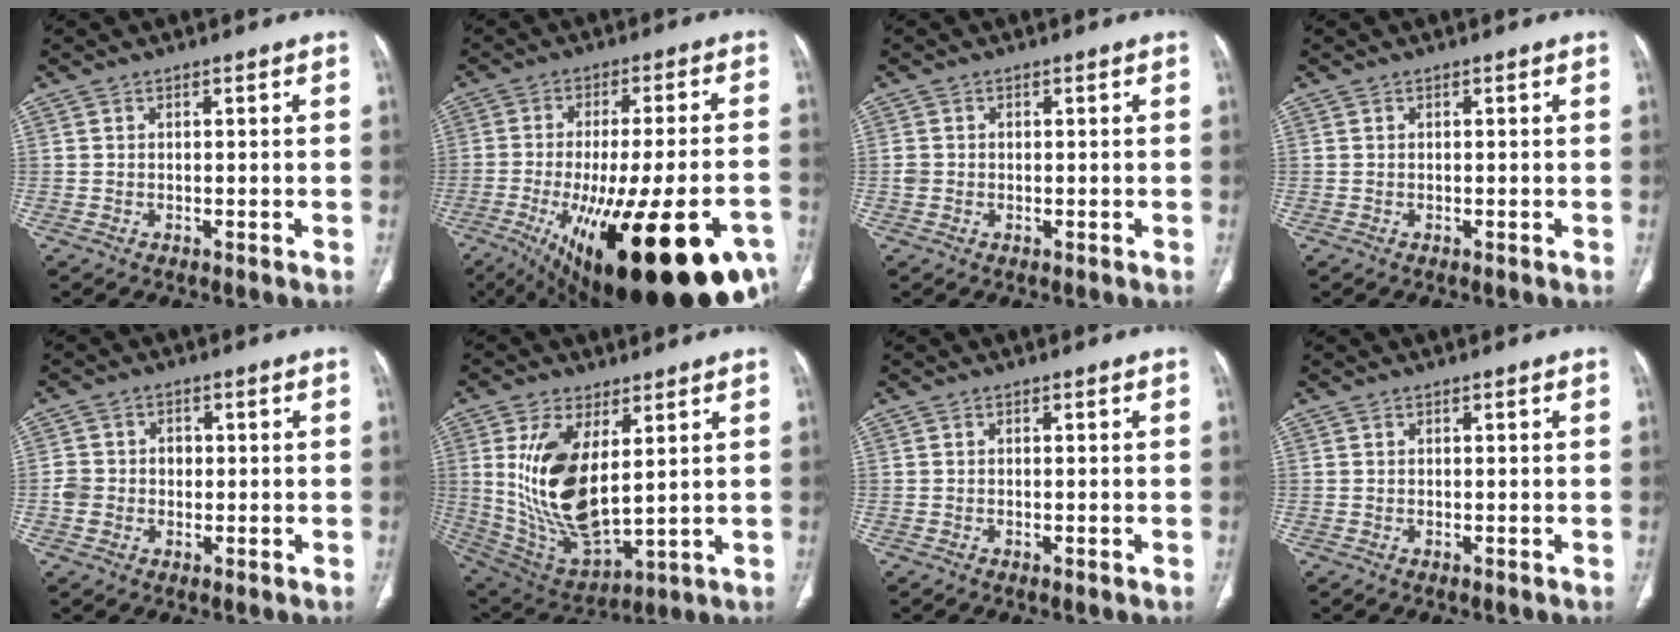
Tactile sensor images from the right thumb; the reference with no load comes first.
{"total": 32.4, "force": [-13.6, 10.2, 27.5], "torque": [-0.373, 0.013, -0.187]}
{"total": 1.5, "force": [-0.2, 1.3, 0.6], "torque": [-0.011, 0.004, -0.001]}
{"total": 0.0}
{"total": 4.5, "force": [-0.4, 4.0, 2.0], "torque": [-0.024, 0.016, -0.007]}
{"total": 17.4, "force": [3.9, 8.3, 14.8], "torque": [-0.280, -0.025, 0.096]}
{"total": 0.5, "force": [-0.2, 0.1, 0.5], "torque": [-0.010, -0.001, -0.002]}
{"total": 0.0}